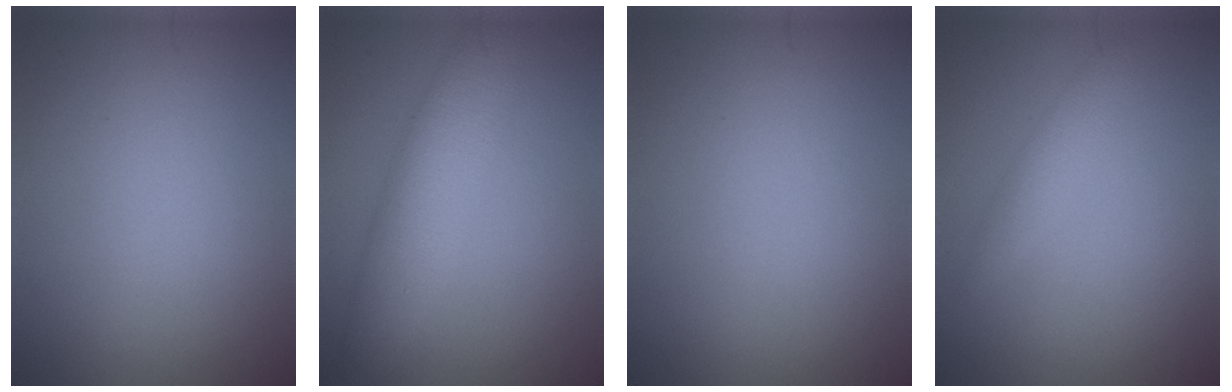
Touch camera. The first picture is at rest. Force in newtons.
{"total": 5.2, "press": 5.2, "slide": 0.1}
{"total": 0.0}
{"total": 1.7, "press": 1.6, "slide": 0.0}